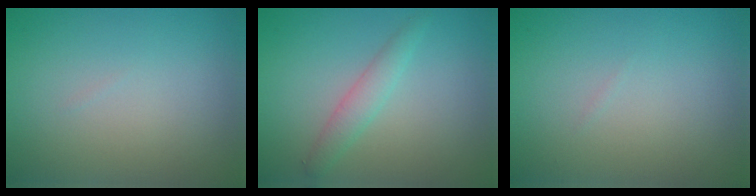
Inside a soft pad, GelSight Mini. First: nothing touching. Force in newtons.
{"total": 2.0, "press": 2.0, "slide": 0.1}
{"total": 0.0}